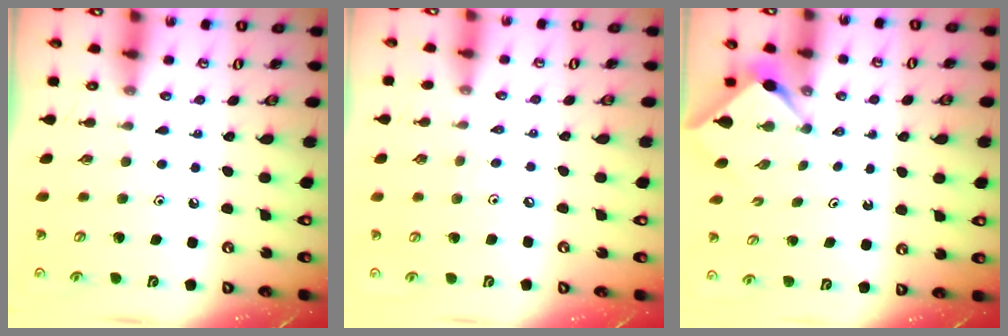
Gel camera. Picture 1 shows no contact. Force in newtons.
{"total": 2.8, "press": 2.8, "slide": 0.5}
{"total": 2.9, "press": 2.9, "slide": 0.3}